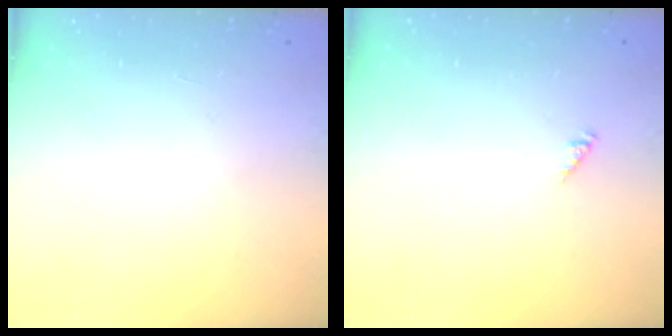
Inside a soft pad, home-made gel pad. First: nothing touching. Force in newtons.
{"total": 0.0}